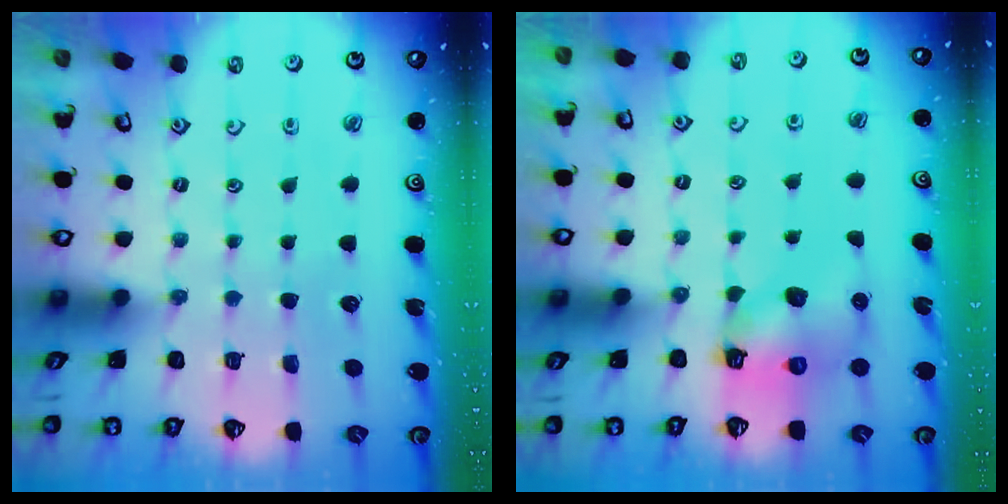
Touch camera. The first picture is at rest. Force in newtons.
{"total": 7.0, "press": 6.9, "slide": 0.4}